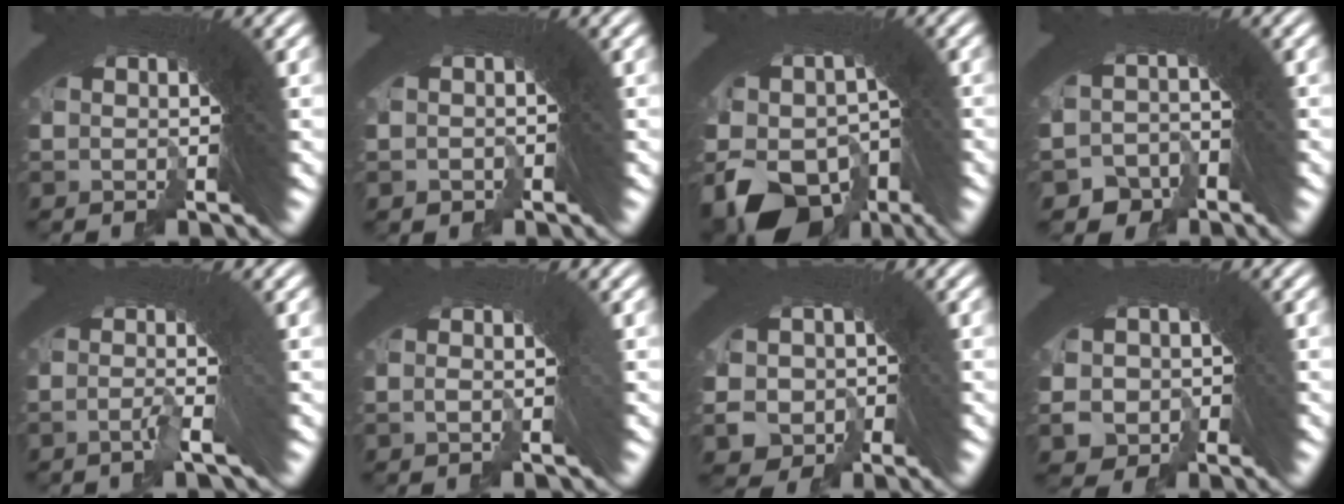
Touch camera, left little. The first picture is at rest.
{"total": 1.5, "force": [-1.3, 0.3, -0.7], "torque": [0.016, -0.004, -0.019]}
{"total": 15.8, "force": [-5.8, 11.5, 9.1], "torque": [-0.219, -0.078, -0.068]}
{"total": 5.2, "force": [-3.9, 3.3, 0.8], "torque": [-0.015, -0.020, -0.062]}
{"total": 2.2, "force": [-1.2, -0.8, 1.7], "torque": [-0.019, 0.008, -0.026]}
{"total": 1.2, "force": [-0.8, -0.4, 0.8], "torque": [-0.008, 0.010, -0.014]}
{"total": 8.5, "force": [-2.1, 7.6, 3.2], "torque": [-0.098, -0.048, -0.023]}
{"total": 6.6, "force": [-1.7, 6.0, 2.2], "torque": [-0.074, -0.035, -0.019]}